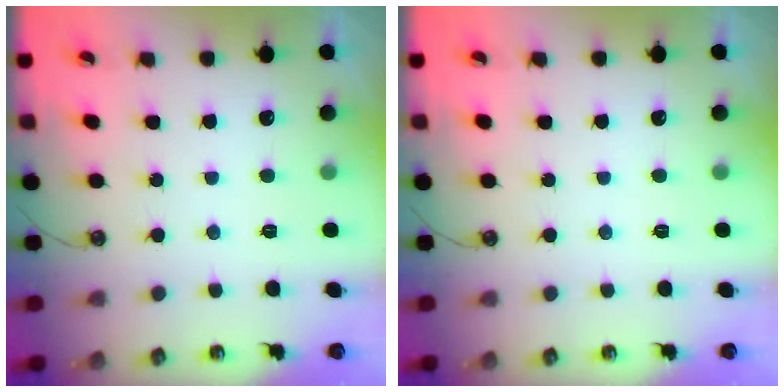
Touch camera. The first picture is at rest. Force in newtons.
{"total": 0.0}